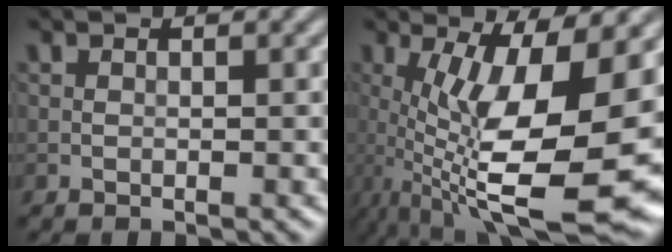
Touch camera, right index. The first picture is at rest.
{"total": 13.8, "force": [-1.2, 4.1, 13.1], "torque": [-0.204, -0.014, -0.015]}